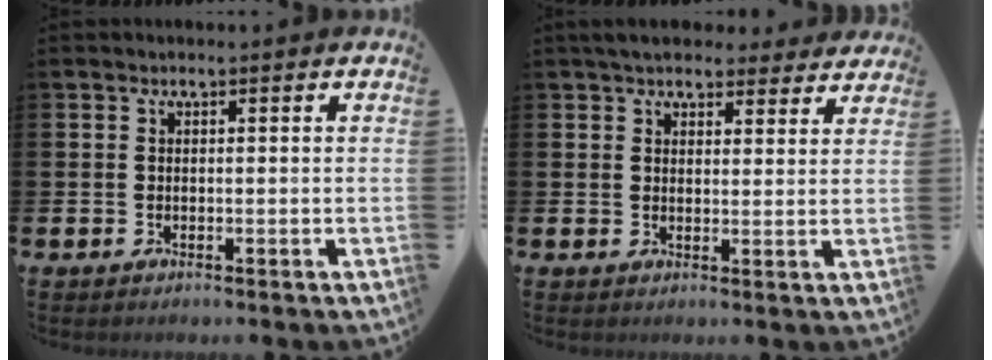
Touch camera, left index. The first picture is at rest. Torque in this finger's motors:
{"motor_torque": [1.15, -0.99, 0.47, 0.21]}